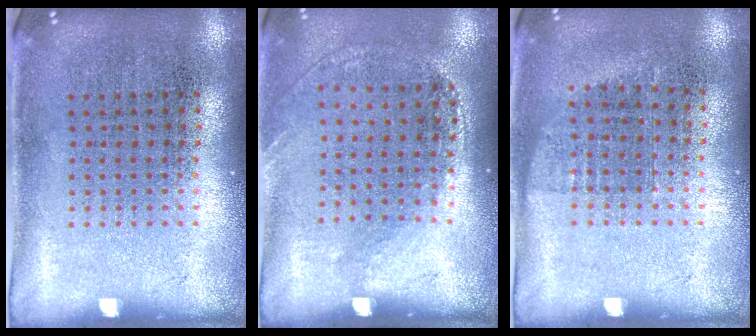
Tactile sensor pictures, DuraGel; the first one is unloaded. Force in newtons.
{"total": 1.3, "press": 1.0, "slide": 0.9}
{"total": 0.7, "press": 0.7, "slide": 0.3}